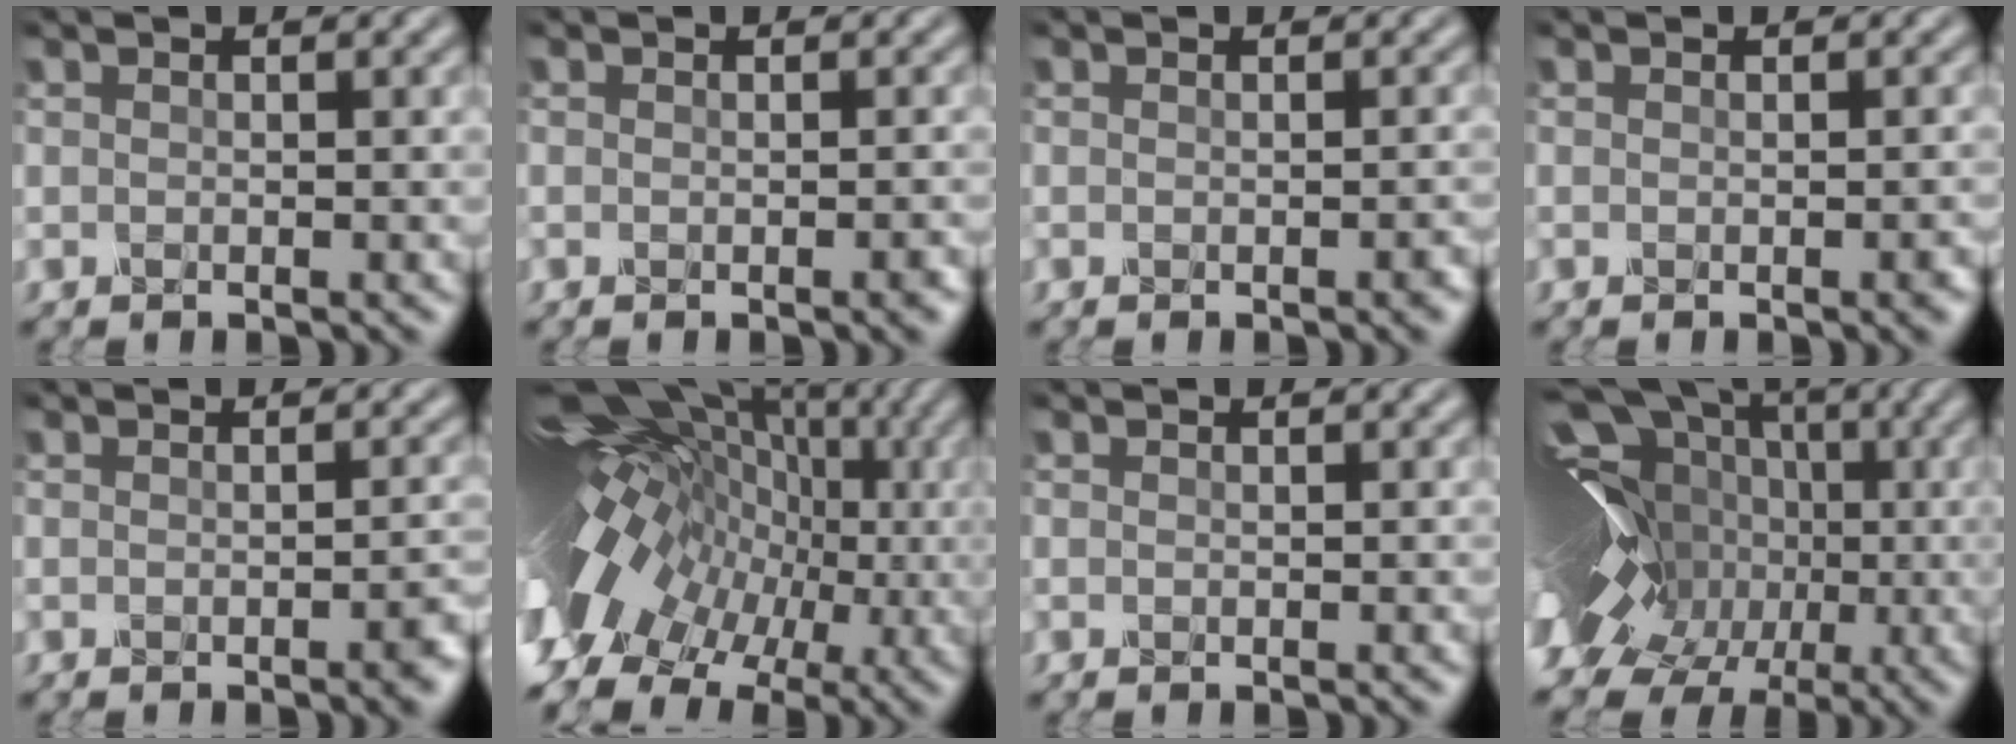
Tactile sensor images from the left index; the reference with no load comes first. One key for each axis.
{"total": 1.6, "fx": -0.6, "fy": 0.7, "fz": 1.3, "tx": -0.005, "ty": 0.005, "tz": -0.007}
{"total": 1.3, "fx": -0.6, "fy": 0.5, "fz": 1.1, "tx": -0.006, "ty": 0.001, "tz": -0.004}
{"total": 1.6, "fx": -0.5, "fy": 0.6, "fz": 1.4, "tx": -0.009, "ty": 0.001, "tz": -0.005}
{"total": 2.6, "fx": -1.1, "fy": 0.9, "fz": 2.3, "tx": -0.020, "ty": 0.001, "tz": -0.014}
{"total": 13.8, "fx": 0.1, "fy": 9.4, "fz": 10.2, "tx": -0.182, "ty": 0.023, "tz": 0.003}
{"total": 0.0}
{"total": 19.3, "fx": -0.8, "fy": 15.0, "fz": 12.1, "tx": -0.220, "ty": 0.031, "tz": -0.053}